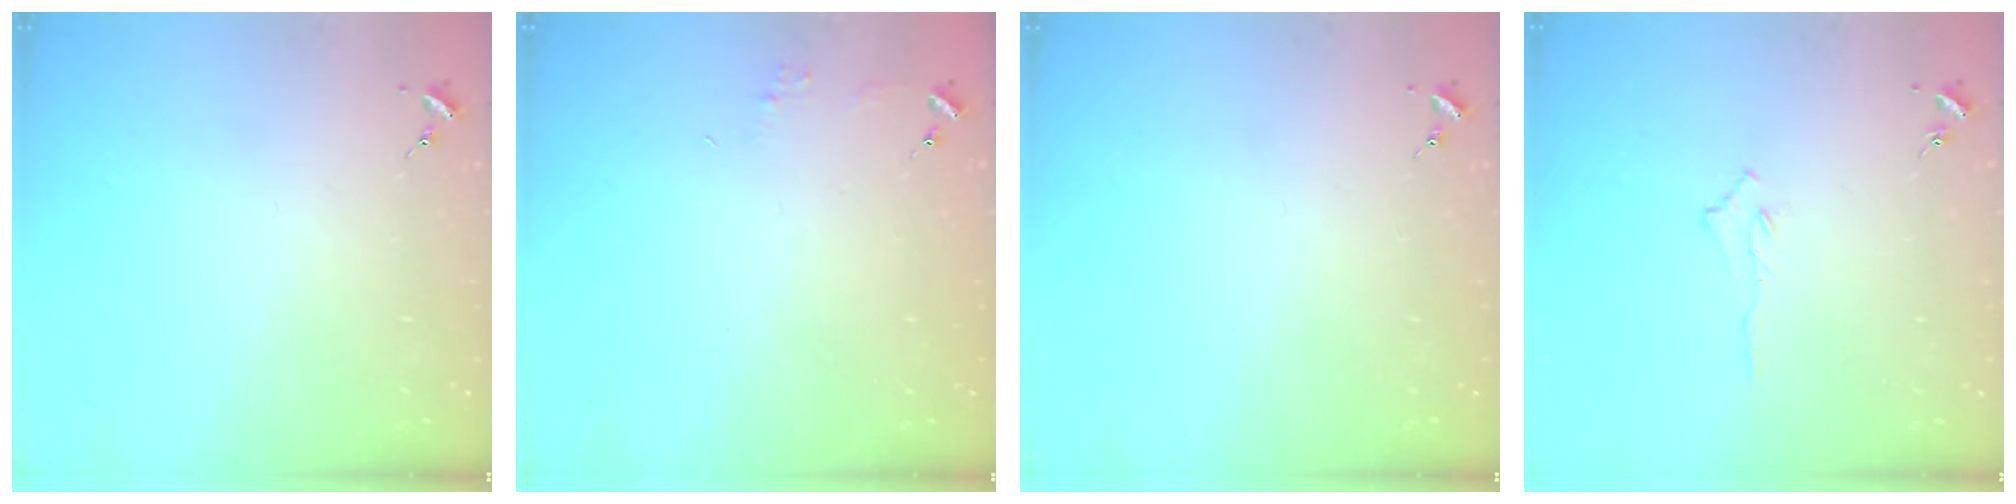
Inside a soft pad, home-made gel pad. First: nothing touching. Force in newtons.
{"total": 4.3, "press": 4.3, "slide": 0.5}
{"total": 0.0}
{"total": 3.0, "press": 3.0, "slide": 0.5}